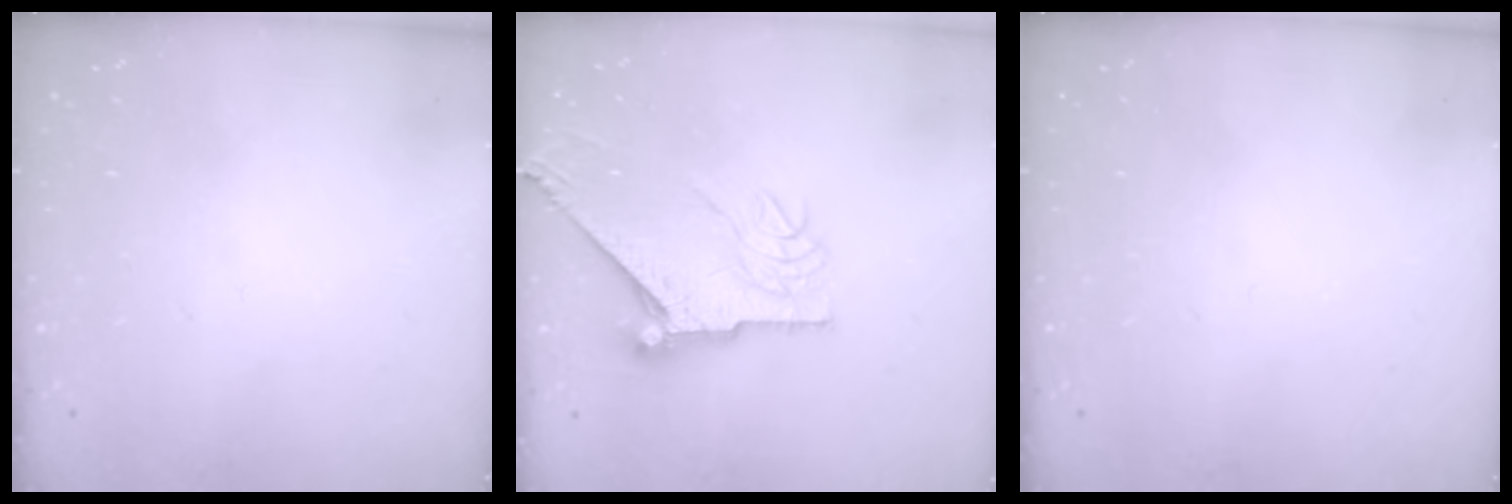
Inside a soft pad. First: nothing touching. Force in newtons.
{"total": 10.8, "press": 10.7, "slide": 1.1}
{"total": 0.0}